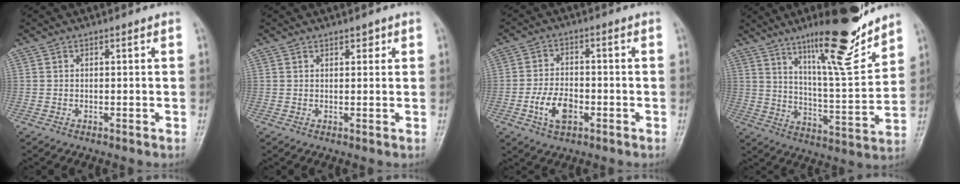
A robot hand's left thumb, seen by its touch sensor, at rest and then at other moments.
{"total": 1.5, "force": [1.0, 0.8, 0.7], "torque": [0.000, -0.003, 0.011]}
{"total": 6.8, "force": [-2.5, 4.0, 4.9], "torque": [-0.086, 0.013, -0.047]}
{"total": 18.0, "force": [12.6, 3.2, 12.4], "torque": [-0.168, -0.080, 0.207]}